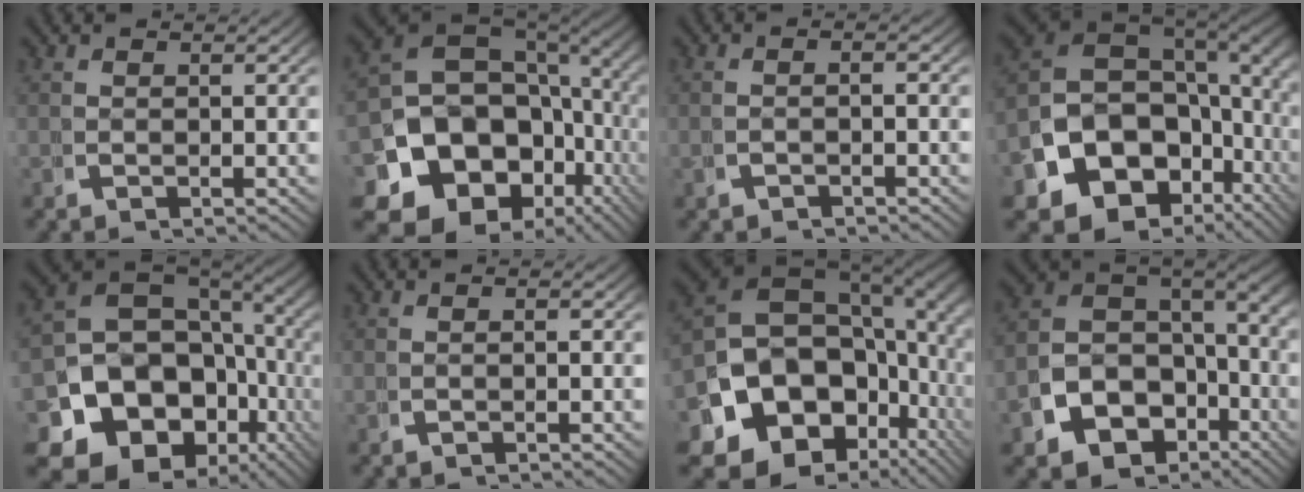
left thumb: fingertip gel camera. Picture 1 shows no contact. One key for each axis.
{"total": 19.6, "fx": -3.9, "fy": 14.9, "fz": 12.1, "tx": -0.238, "ty": -0.064, "tz": -0.048}
{"total": 1.1, "fx": -0.9, "fy": 0.0, "fz": 0.7, "tx": -0.013, "ty": 0.004, "tz": -0.011}
{"total": 18.5, "fx": -3.4, "fy": 14.0, "fz": 11.7, "tx": -0.236, "ty": -0.074, "tz": -0.028}
{"total": 18.0, "fx": -4.7, "fy": 13.7, "fz": 10.6, "tx": -0.211, "ty": -0.065, "tz": -0.064}
{"total": 0.7, "fx": -0.3, "fy": -0.2, "fz": 0.6, "tx": -0.009, "ty": 0.005, "tz": -0.006}
{"total": 20.7, "fx": -2.3, "fy": 15.7, "fz": 13.3, "tx": -0.256, "ty": -0.065, "tz": -0.019}
{"total": 13.0, "fx": -2.7, "fy": 10.7, "fz": 7.0, "tx": -0.156, "ty": -0.041, "tz": -0.037}